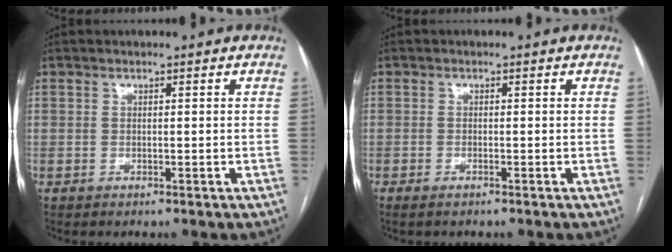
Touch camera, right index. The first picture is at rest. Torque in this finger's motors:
{"motor_torque": [0.11, -0.01, 0.06, -0.01]}